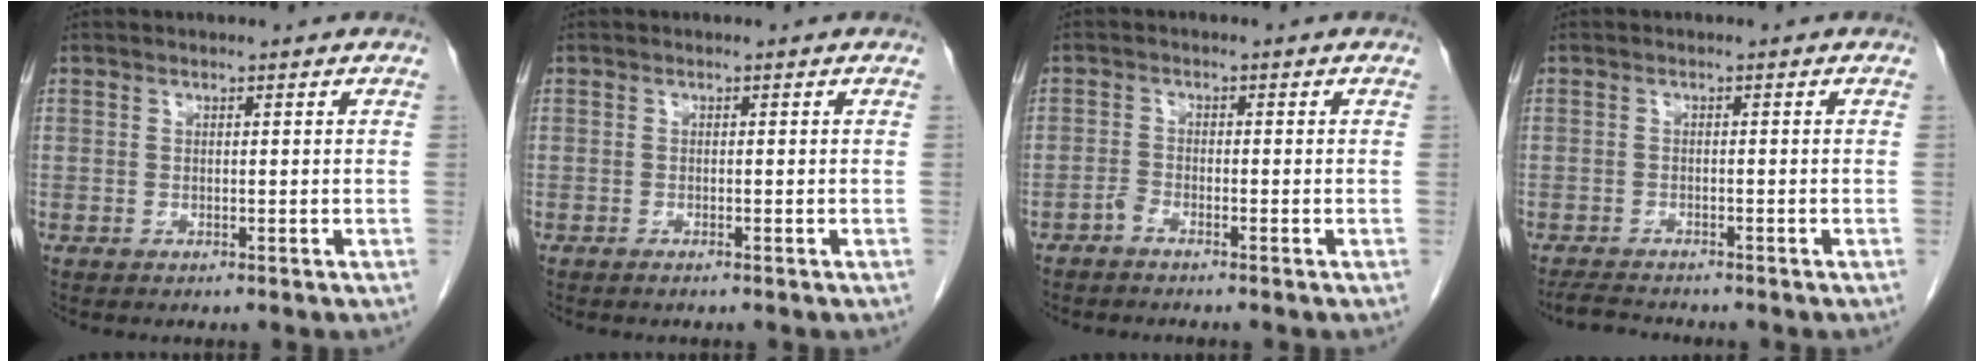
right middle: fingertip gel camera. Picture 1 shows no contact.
{"total": 0.6, "force": [-0.4, 0.0, 0.3], "torque": [-0.010, -0.001, -0.007]}
{"total": 1.3, "force": [-1.2, 0.2, 0.5], "torque": [-0.013, 0.001, -0.024]}
{"total": 3.3, "force": [-3.1, 0.1, 0.9], "torque": [-0.020, -0.016, -0.054]}